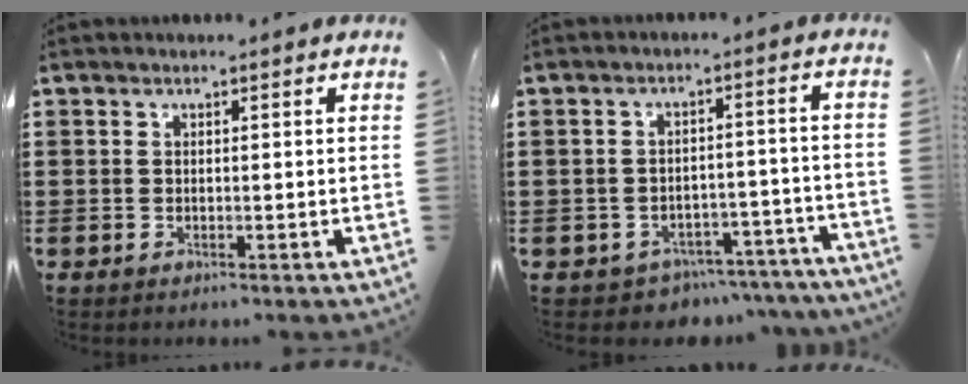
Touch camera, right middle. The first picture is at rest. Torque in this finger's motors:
{"motor_torque": [-0.05, -0.26, 0.07, 0.00]}